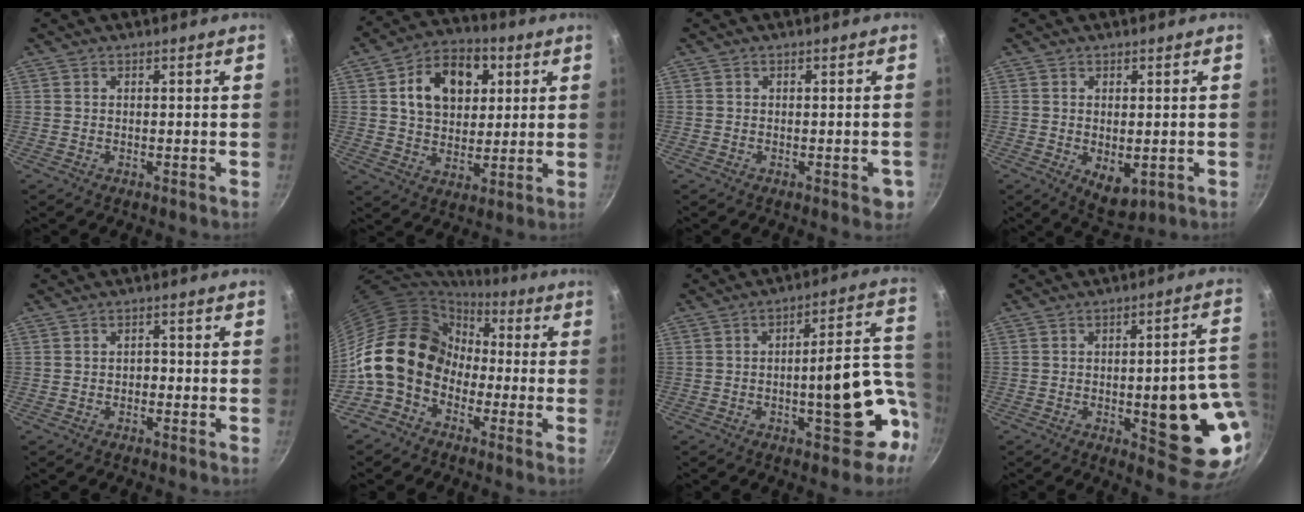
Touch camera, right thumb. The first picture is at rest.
{"total": 15.0, "force": [4.2, 10.8, 9.5], "torque": [-0.113, 0.004, 0.064]}
{"total": 2.6, "force": [-1.0, 1.2, 2.1], "torque": [-0.011, 0.004, -0.014]}
{"total": 5.8, "force": [-0.9, 3.3, 4.7], "torque": [-0.062, -0.013, -0.001]}
{"total": 1.5, "force": [-0.5, 1.1, 0.9], "torque": [-0.007, 0.011, -0.009]}
{"total": 14.8, "force": [-1.5, 11.8, 8.8], "torque": [-0.120, 0.037, -0.044]}
{"total": 16.0, "force": [-4.7, 6.3, 14.0], "torque": [-0.132, 0.052, -0.057]}
{"total": 18.3, "force": [-2.7, 6.4, 16.9], "torque": [-0.160, 0.010, -0.031]}